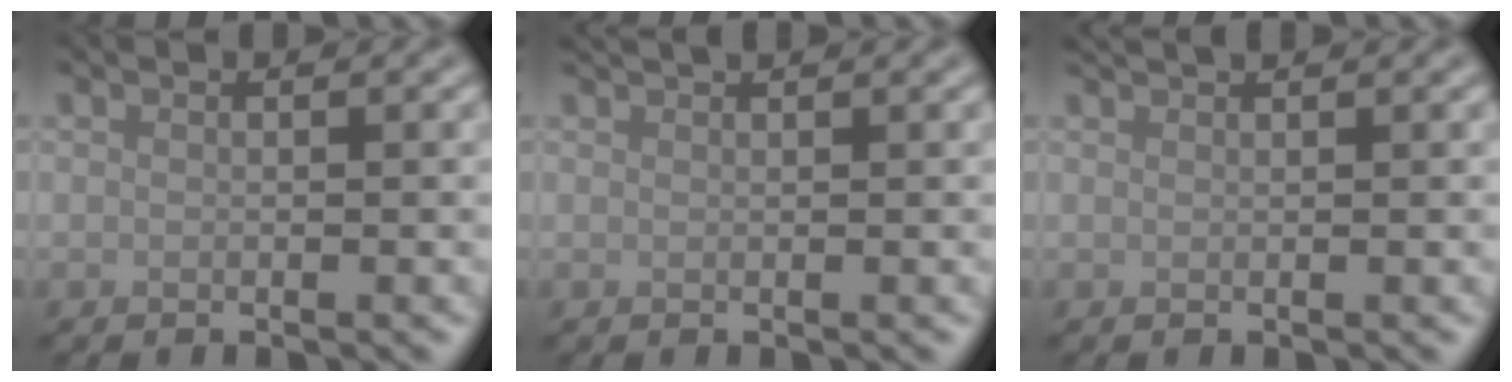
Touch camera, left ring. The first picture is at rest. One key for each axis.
{"total": 1.2, "fx": 1.1, "fy": 0.2, "fz": 0.4, "tx": -0.004, "ty": -0.001, "tz": 0.011}
{"total": 1.2, "fx": 1.2, "fy": 0.1, "fz": 0.4, "tx": -0.005, "ty": 0.001, "tz": 0.014}